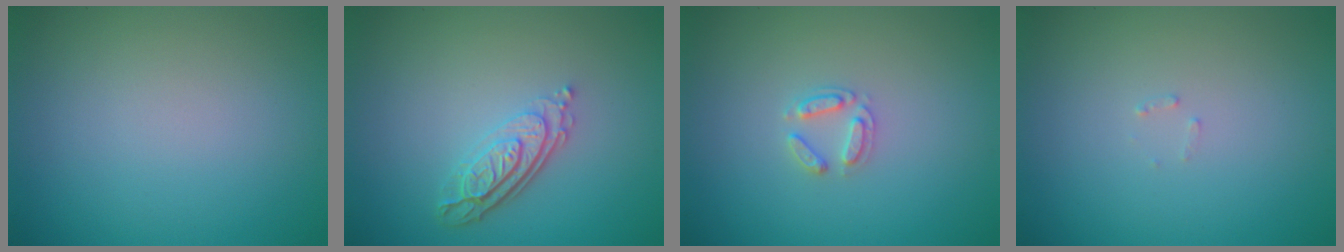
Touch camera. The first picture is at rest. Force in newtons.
{"total": 3.8, "press": 2.7, "slide": 2.6}
{"total": 1.7, "press": 1.7, "slide": 0.2}
{"total": 0.6, "press": 0.6, "slide": 0.1}